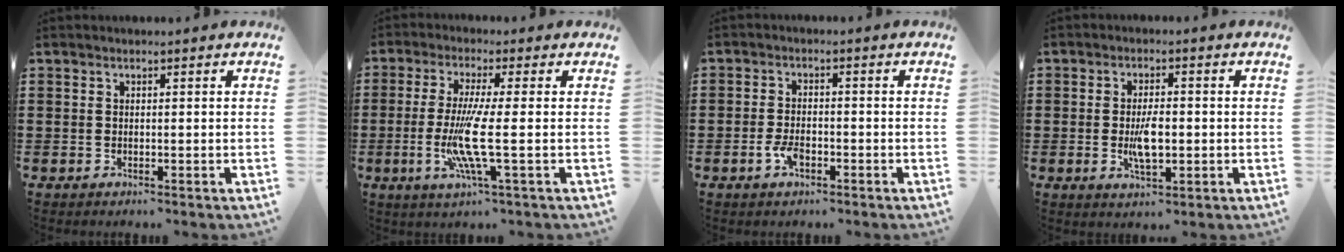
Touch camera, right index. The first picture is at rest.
{"total": 8.6, "force": [-1.3, 0.0, 8.5], "torque": [-0.181, -0.028, -0.033]}
{"total": 3.4, "force": [-1.4, 1.5, 2.6], "torque": [-0.061, -0.004, -0.029]}
{"total": 4.9, "force": [-0.5, 2.0, 4.5], "torque": [-0.094, -0.002, -0.013]}